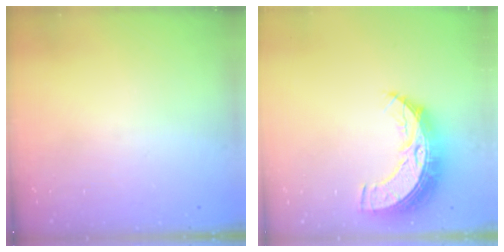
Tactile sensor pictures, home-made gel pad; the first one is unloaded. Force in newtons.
{"total": 11.5, "press": 11.5, "slide": 0.9}